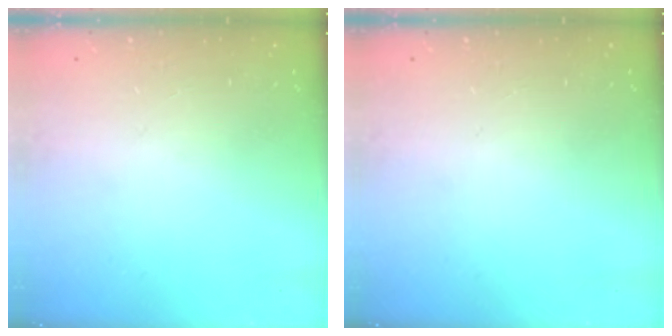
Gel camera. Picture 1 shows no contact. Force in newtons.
{"total": 0.0}